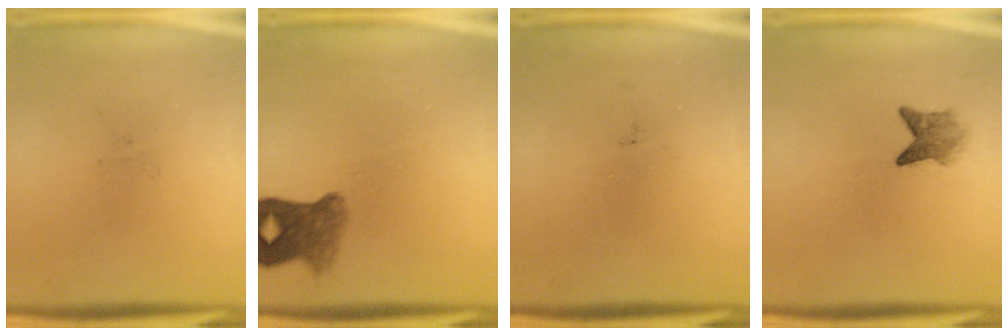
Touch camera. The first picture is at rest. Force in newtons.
{"total": 5.0}
{"total": 0.0}
{"total": 2.8}